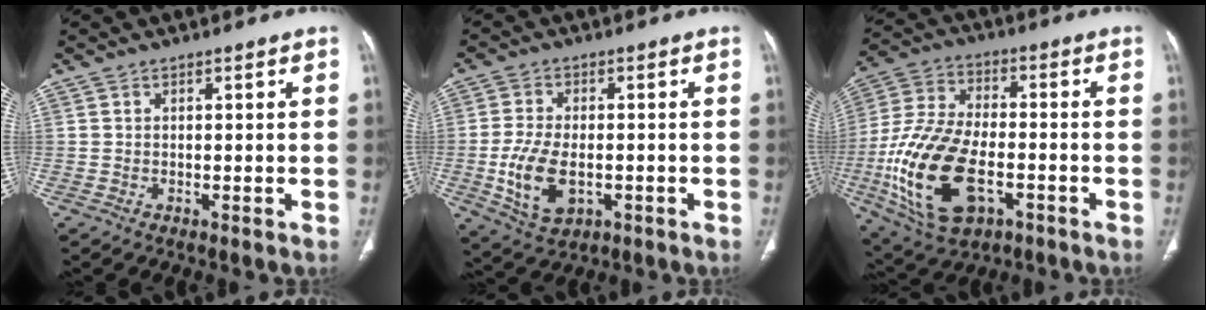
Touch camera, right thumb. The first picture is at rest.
{"total": 10.0, "force": [-2.2, 5.9, 7.8], "torque": [-0.153, -0.001, -0.029]}
{"total": 20.9, "force": [-6.1, 11.3, 16.4], "torque": [-0.347, 0.013, -0.102]}